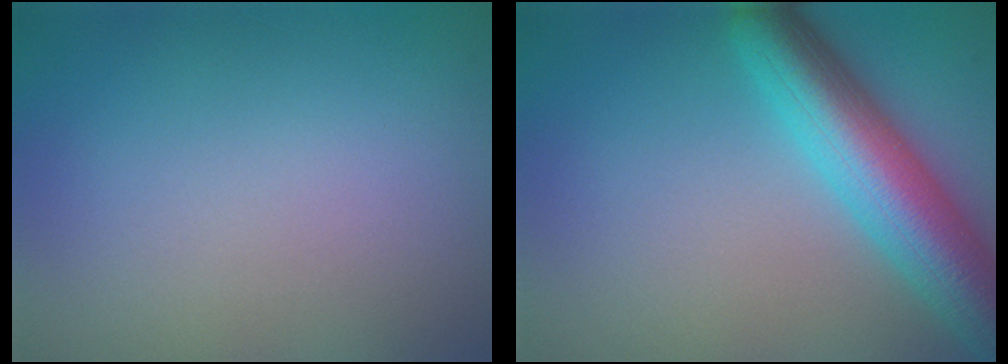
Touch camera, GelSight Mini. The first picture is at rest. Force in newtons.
{"total": 8.0, "press": 8.0, "slide": 0.4}